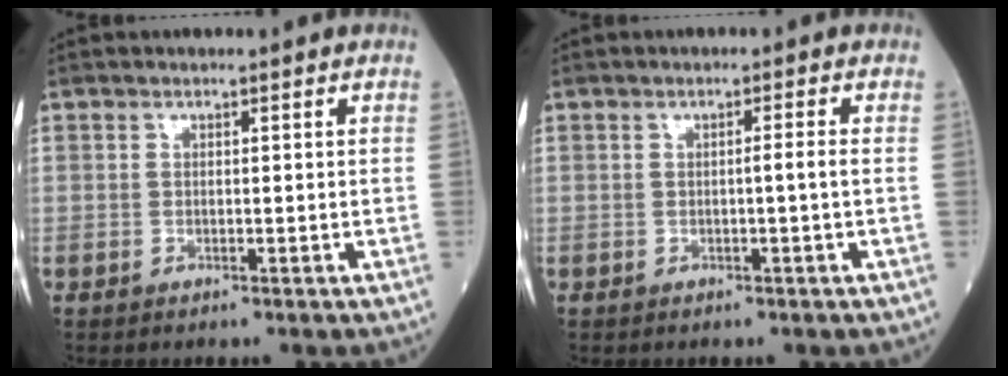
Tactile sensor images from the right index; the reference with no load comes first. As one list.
[{"total": 1.3, "force": [-0.3, -0.5, 1.2], "torque": [-0.018, 0.000, -0.006]}]